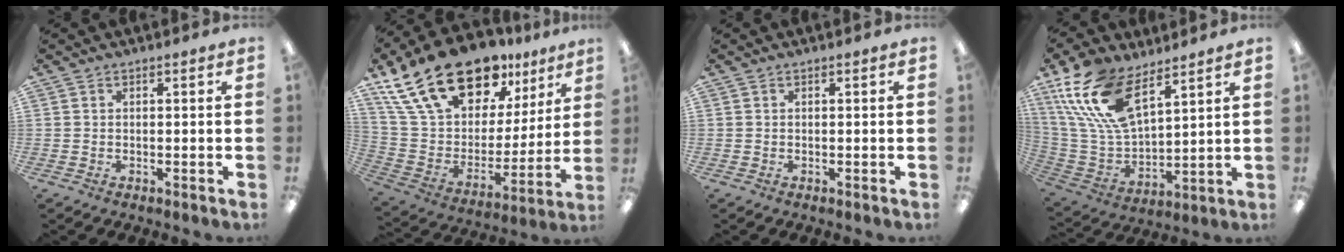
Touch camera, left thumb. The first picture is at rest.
{"total": 24.0, "force": [17.9, 11.2, 11.4], "torque": [-0.216, -0.115, 0.326]}
{"total": 0.0}
{"total": 20.1, "force": [11.2, 9.8, 13.5], "torque": [-0.312, -0.042, 0.202]}